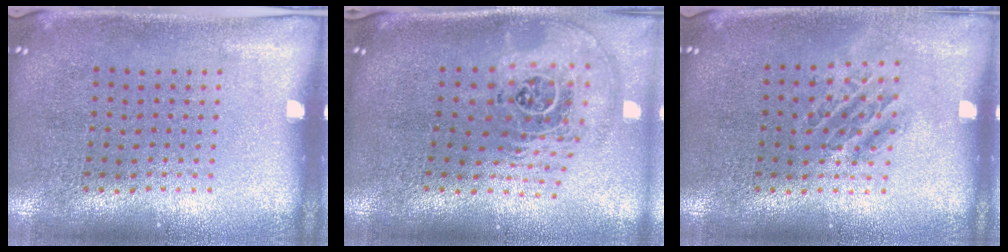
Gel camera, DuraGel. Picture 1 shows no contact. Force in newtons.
{"total": 2.7, "press": 1.8, "slide": 1.9}
{"total": 1.1, "press": 1.0, "slide": 0.4}